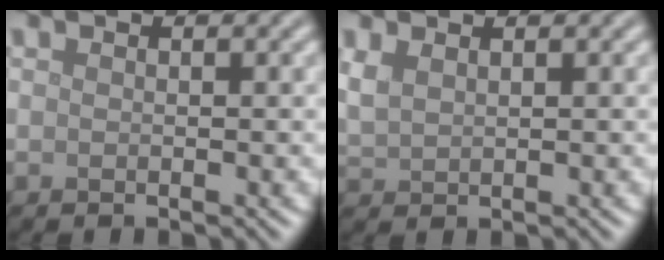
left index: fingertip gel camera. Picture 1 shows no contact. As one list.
[{"total": 1.7, "force": [1.1, 0.9, 1.0], "torque": [-0.030, 0.001, 0.027]}]